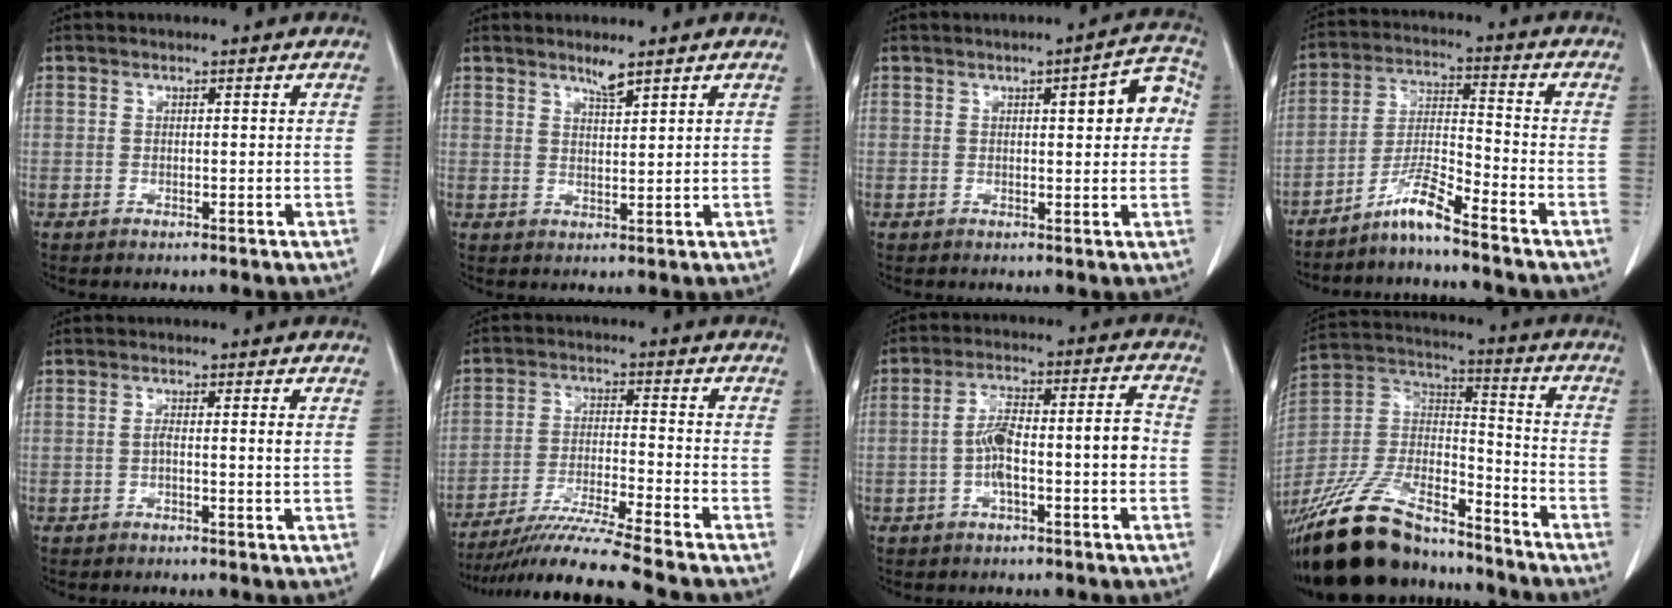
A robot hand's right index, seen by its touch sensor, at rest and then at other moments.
{"total": 2.3, "force": [1.9, 0.0, 1.3], "torque": [-0.028, -0.004, 0.037]}
{"total": 6.4, "force": [1.2, 1.7, 6.1], "torque": [-0.071, 0.019, 0.011]}
{"total": 6.7, "force": [-5.5, -0.7, 3.7], "torque": [-0.076, -0.013, -0.110]}
{"total": 2.0, "force": [-0.1, -0.2, 2.0], "torque": [-0.034, 0.000, -0.002]}
{"total": 12.6, "force": [-11.0, -2.2, 5.7], "torque": [-0.092, -0.026, -0.190]}
{"total": 9.5, "force": [-1.9, 1.6, 9.2], "torque": [-0.163, 0.033, -0.033]}
{"total": 22.3, "force": [-18.9, 6.9, 9.7], "torque": [-0.229, 0.003, -0.338]}